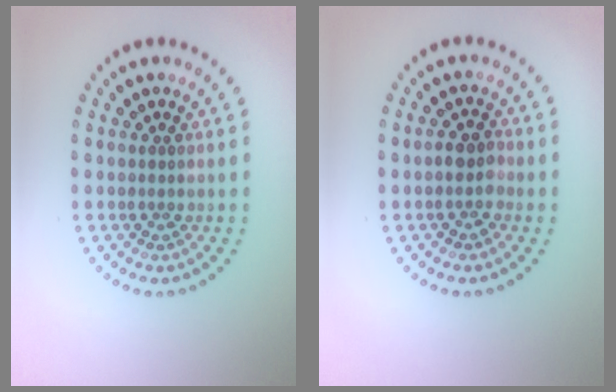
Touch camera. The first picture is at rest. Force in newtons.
{"total": 2.0, "press": 1.9, "slide": 0.7}